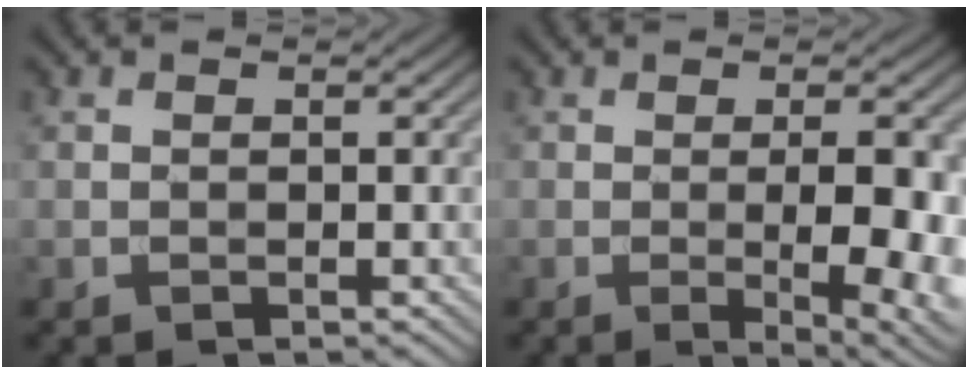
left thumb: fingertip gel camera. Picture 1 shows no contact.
{"total": 8.0, "force": [-1.0, 2.2, 7.6], "torque": [-0.099, -0.002, -0.014]}